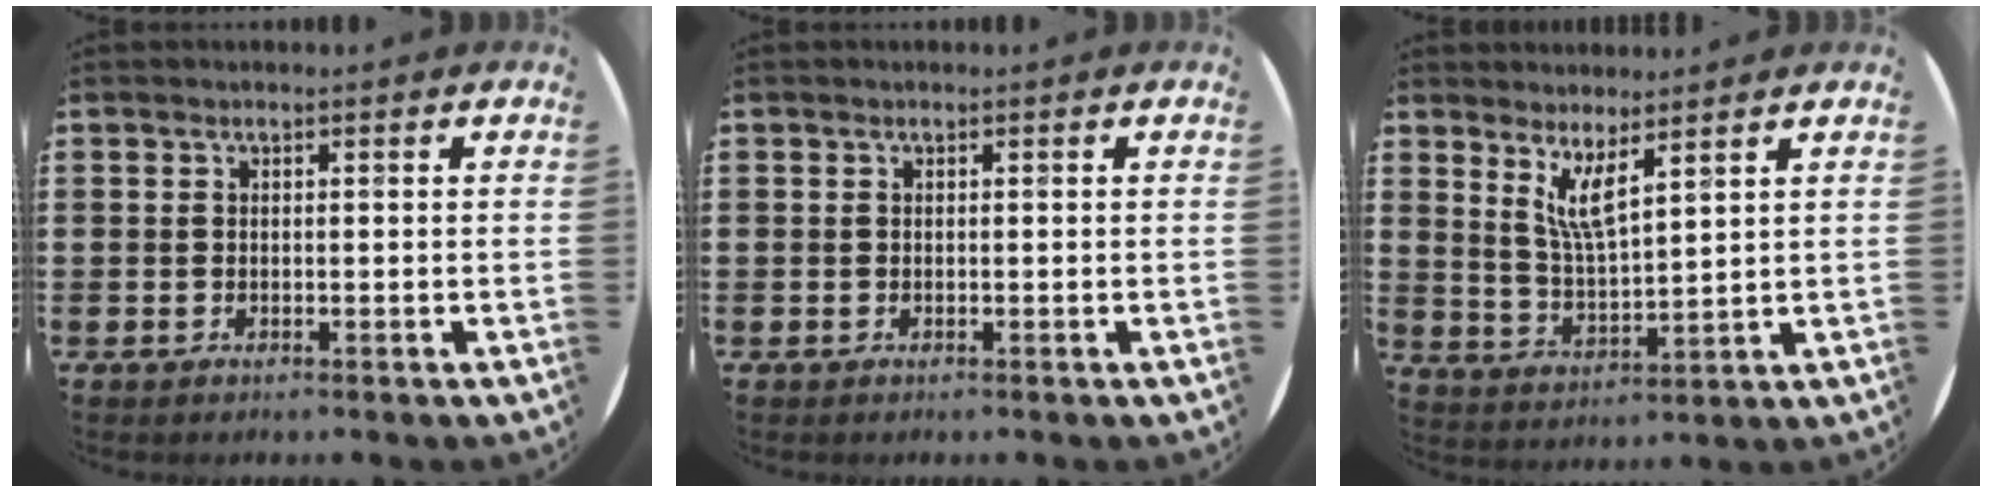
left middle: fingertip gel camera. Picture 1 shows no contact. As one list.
[{"total": 0.0}, {"total": 5.3, "force": [4.1, 0.6, 3.3], "torque": [-0.076, -0.019, 0.071]}]